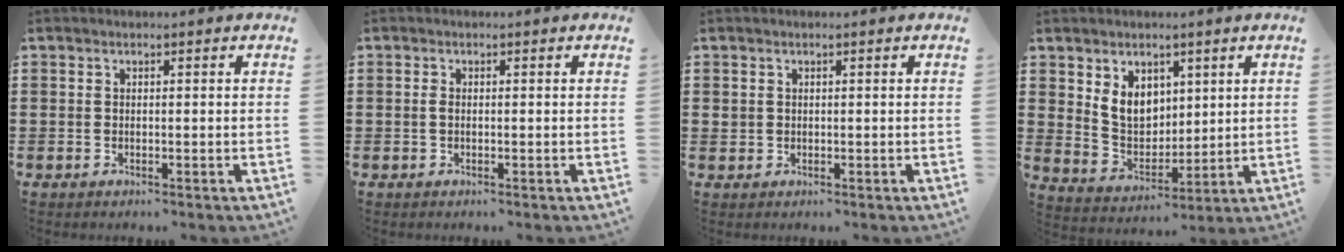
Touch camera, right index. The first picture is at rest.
{"total": 0.8, "force": [-0.1, 0.4, 0.8], "torque": [-0.017, 0.000, -0.003]}
{"total": 0.9, "force": [0.3, 0.8, 0.1], "torque": [-0.002, 0.005, 0.006]}
{"total": 6.7, "force": [2.7, 5.2, 3.2], "torque": [-0.074, 0.010, 0.051]}